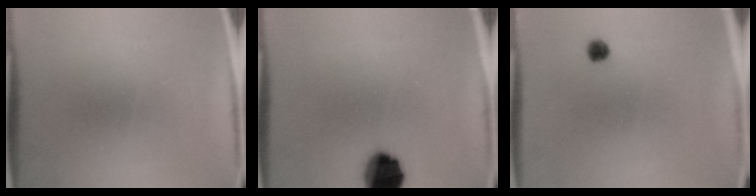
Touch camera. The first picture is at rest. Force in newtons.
{"total": 12.1}
{"total": 1.8}